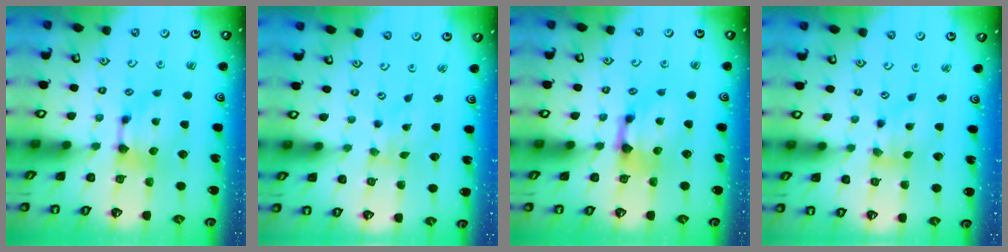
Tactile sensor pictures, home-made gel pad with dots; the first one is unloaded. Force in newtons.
{"total": 4.1, "press": 4.0, "slide": 0.9}
{"total": 1.5, "press": 0.7, "slide": 1.4}
{"total": 1.6, "press": 1.0, "slide": 1.3}